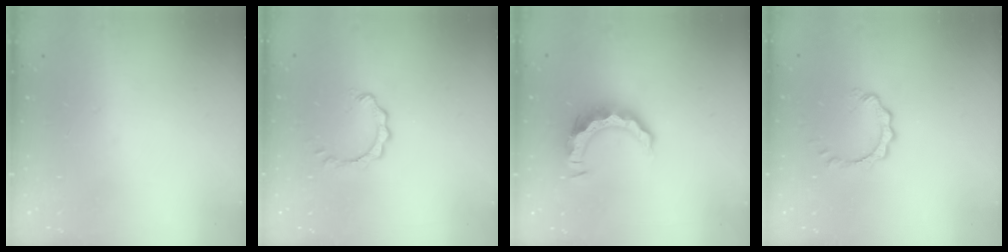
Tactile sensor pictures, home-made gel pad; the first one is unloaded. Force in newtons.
{"total": 1.3, "press": 1.2, "slide": 0.2}
{"total": 9.2, "press": 9.1, "slide": 1.0}
{"total": 3.0, "press": 3.0, "slide": 0.3}